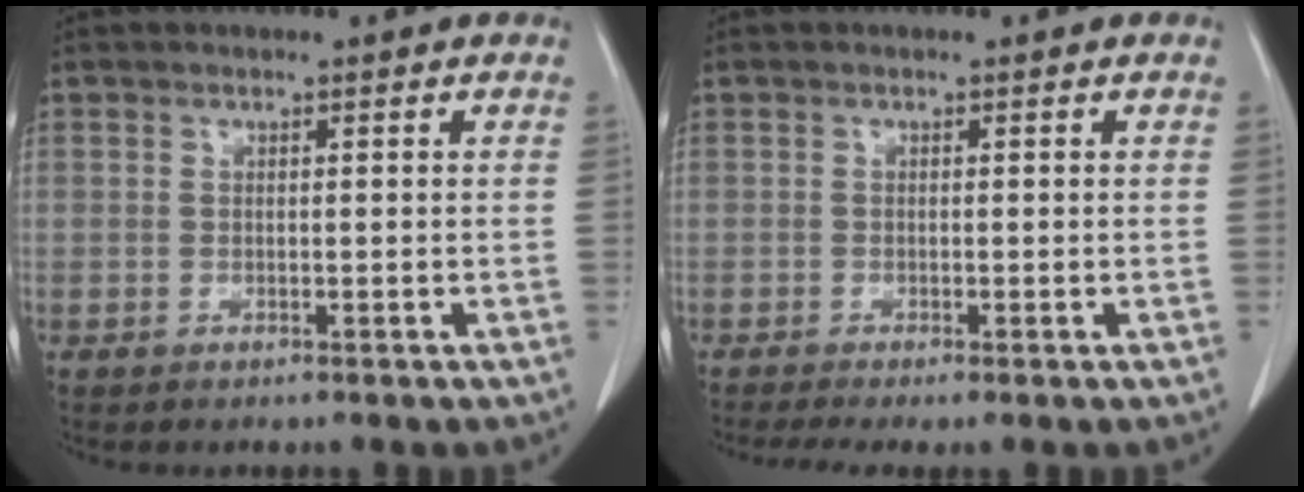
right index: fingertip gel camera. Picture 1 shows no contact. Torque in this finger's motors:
{"motor_torque": [0.46, -0.42, 0.19, 0.04]}